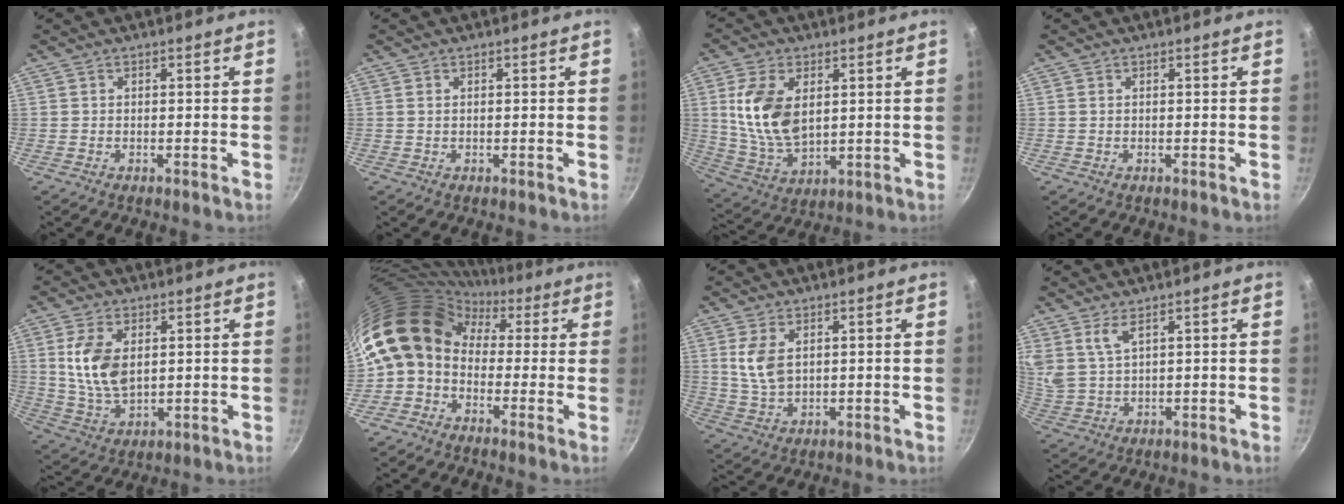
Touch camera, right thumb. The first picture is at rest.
{"total": 0.6, "force": [0.2, 0.3, 0.4], "torque": [-0.008, 0.001, 0.004]}
{"total": 13.3, "force": [3.0, 8.0, 10.2], "torque": [-0.187, -0.023, 0.068]}
{"total": 0.0}
{"total": 10.8, "force": [2.4, 6.3, 8.4], "torque": [-0.158, -0.020, 0.053]}
{"total": 14.5, "force": [0.5, 11.5, 8.7], "torque": [-0.144, 0.041, -0.021]}
{"total": 6.8, "force": [1.9, 4.1, 5.1], "torque": [-0.097, -0.015, 0.042]}
{"total": 4.9, "force": [2.9, 1.9, 3.4], "torque": [-0.068, -0.022, 0.068]}